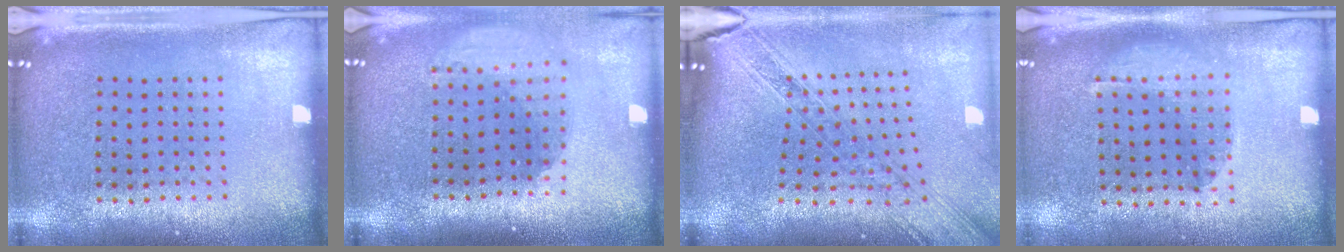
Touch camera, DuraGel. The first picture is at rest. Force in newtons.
{"total": 1.9, "press": 1.5, "slide": 1.3}
{"total": 2.3, "press": 1.9, "slide": 1.2}
{"total": 1.1, "press": 1.0, "slide": 0.2}